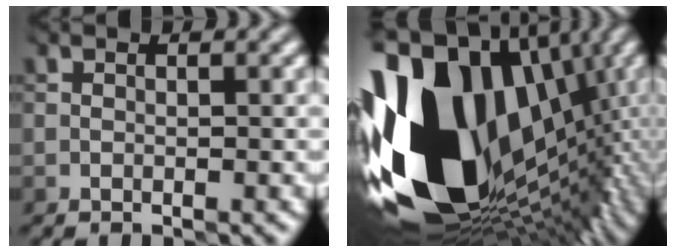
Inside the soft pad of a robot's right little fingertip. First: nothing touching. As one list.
[{"total": 20.7, "force": [-1.3, 14.3, 14.9], "torque": [-0.295, -0.041, 0.015]}]